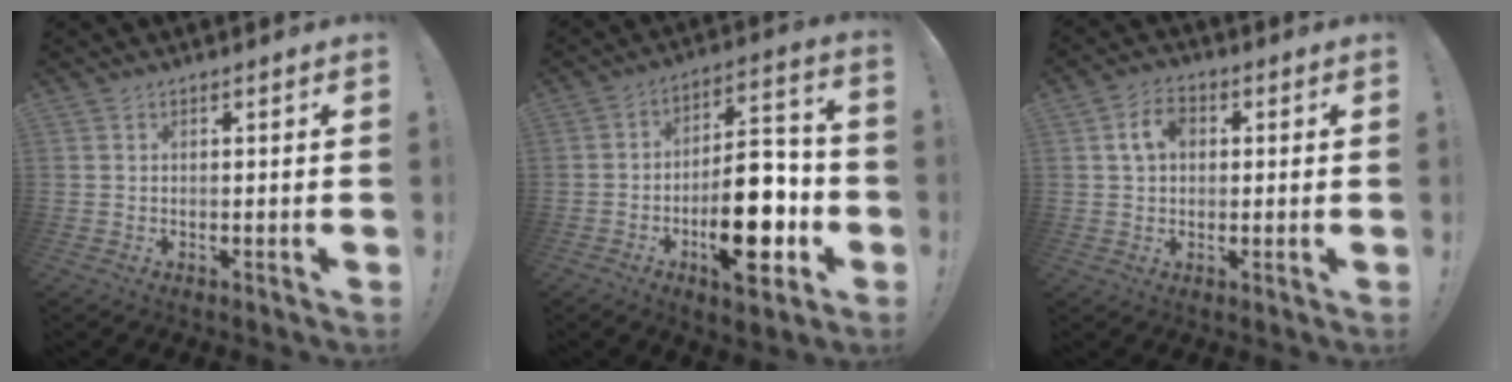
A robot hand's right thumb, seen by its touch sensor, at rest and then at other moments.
{"total": 20.1, "force": [-6.7, 9.6, 16.4], "torque": [-0.247, 0.049, -0.097]}
{"total": 7.3, "force": [1.8, 5.2, 4.8], "torque": [-0.075, 0.012, 0.034]}